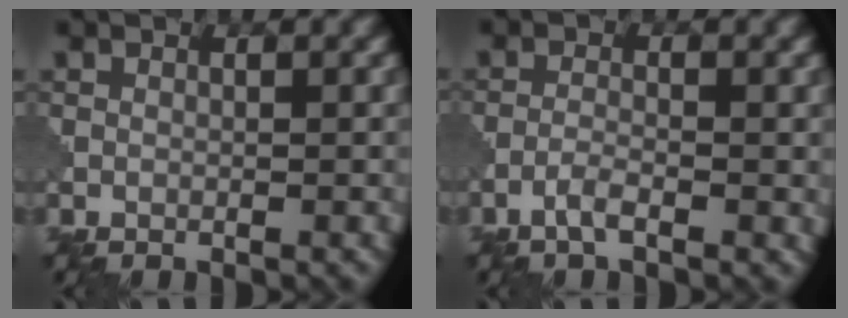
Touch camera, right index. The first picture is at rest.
{"total": 1.9, "force": [-1.1, 0.4, 1.5], "torque": [-0.033, 0.005, -0.027]}